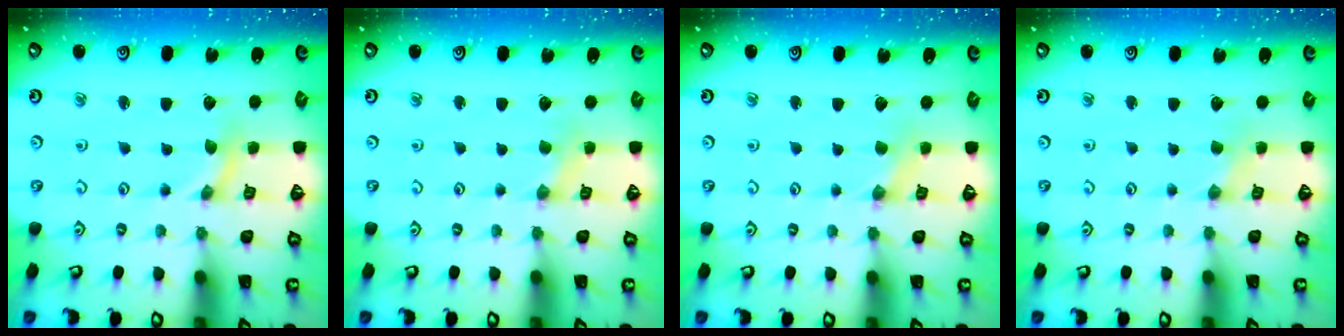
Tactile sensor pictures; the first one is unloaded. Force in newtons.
{"total": 0.5, "press": 0.5, "slide": 0.2}
{"total": 0.0}
{"total": 0.0}